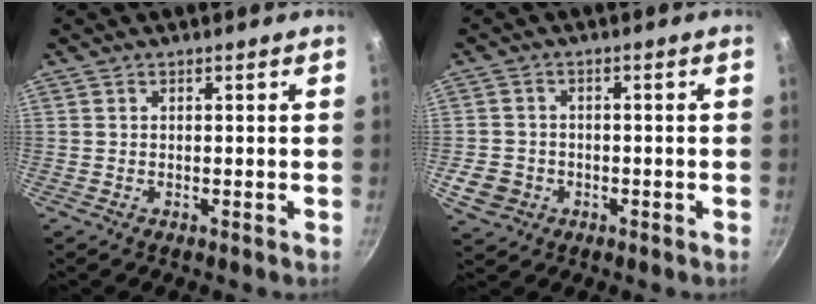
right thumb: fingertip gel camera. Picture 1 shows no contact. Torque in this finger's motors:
{"motor_torque": [-0.06, -0.18, 0.34, 0.00, -0.03]}